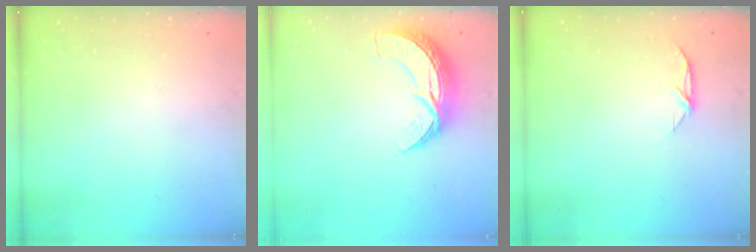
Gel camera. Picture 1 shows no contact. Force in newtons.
{"total": 10.1, "press": 10.1, "slide": 0.8}
{"total": 5.8, "press": 5.7, "slide": 0.6}